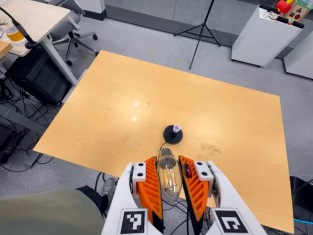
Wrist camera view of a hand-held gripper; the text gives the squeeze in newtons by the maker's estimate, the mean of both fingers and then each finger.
{"total": 19.1, "left": 20.0, "right": 18.2}